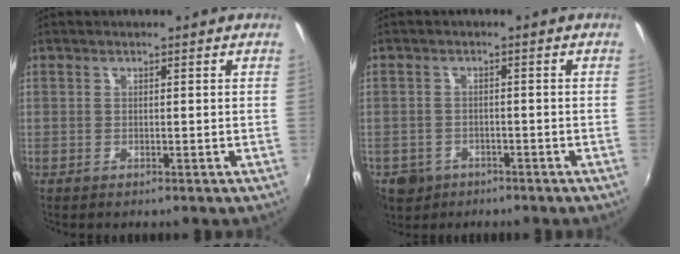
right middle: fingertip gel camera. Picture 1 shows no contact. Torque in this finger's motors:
{"motor_torque": [0.29, -0.29, 0.33, 0.07]}